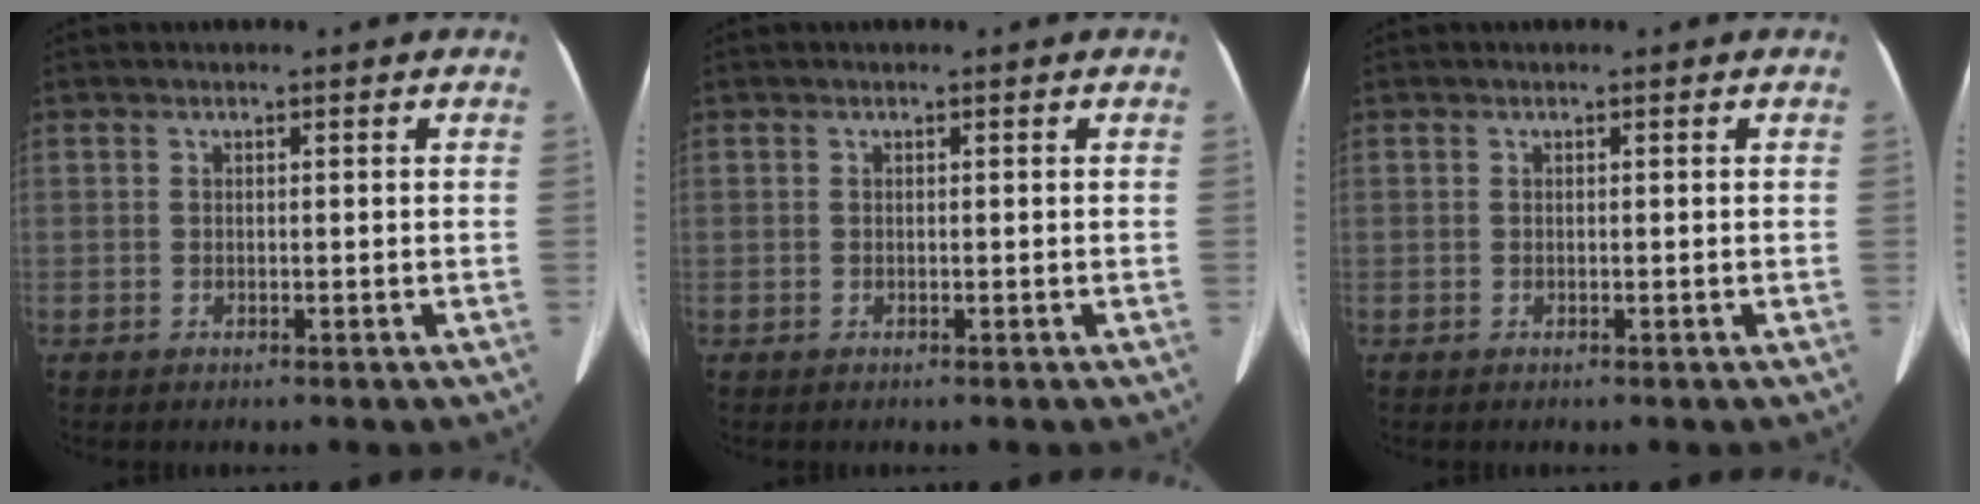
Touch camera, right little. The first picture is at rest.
{"total": 0.0}
{"total": 0.0}